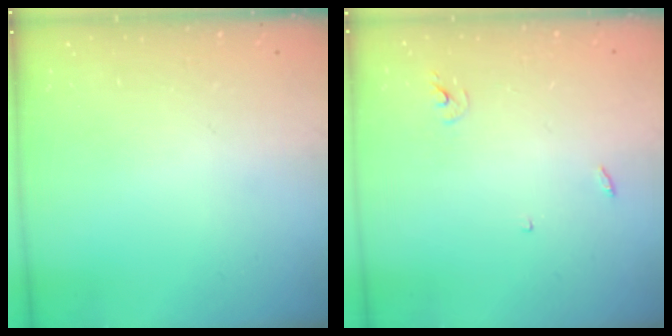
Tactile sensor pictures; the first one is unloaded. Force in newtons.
{"total": 2.4, "press": 2.4, "slide": 0.1}